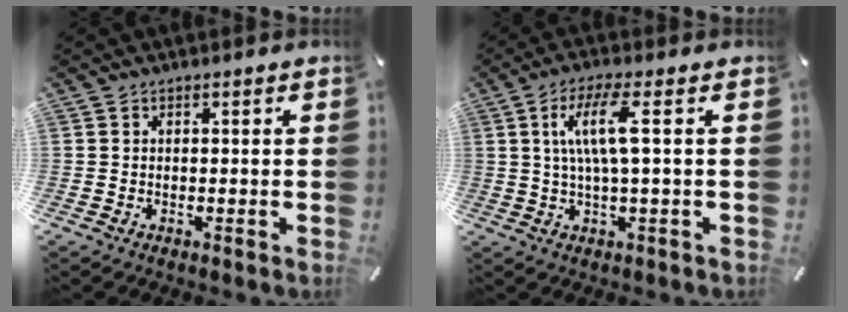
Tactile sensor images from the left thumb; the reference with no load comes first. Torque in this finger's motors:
{"motor_torque": [-0.14, 0.63, 1.23, -0.37, 0.29]}